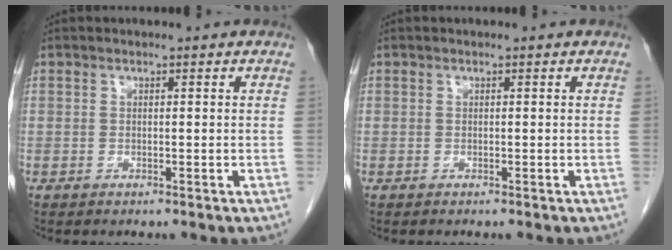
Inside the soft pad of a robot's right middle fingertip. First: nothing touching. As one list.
[{"total": 0.0}]